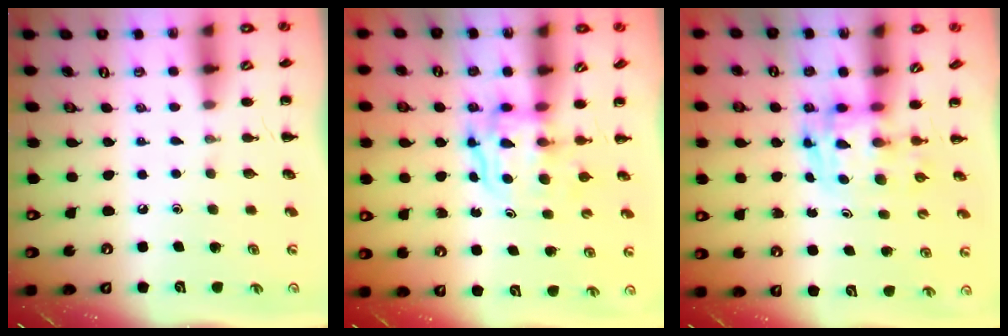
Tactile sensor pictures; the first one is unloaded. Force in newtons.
{"total": 3.6, "press": 3.6, "slide": 0.3}
{"total": 3.4, "press": 3.4, "slide": 0.6}